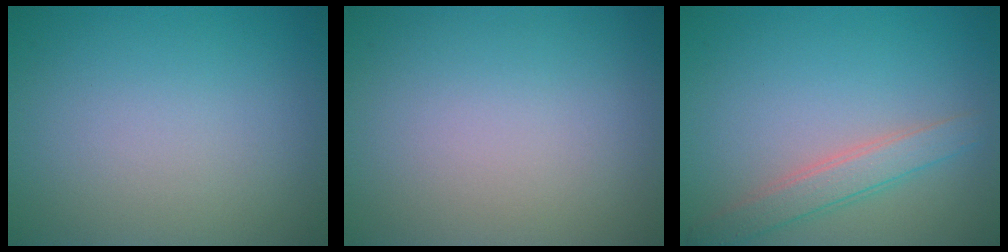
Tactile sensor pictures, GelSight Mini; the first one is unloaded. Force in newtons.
{"total": 0.0}
{"total": 2.7, "press": 2.7, "slide": 0.1}